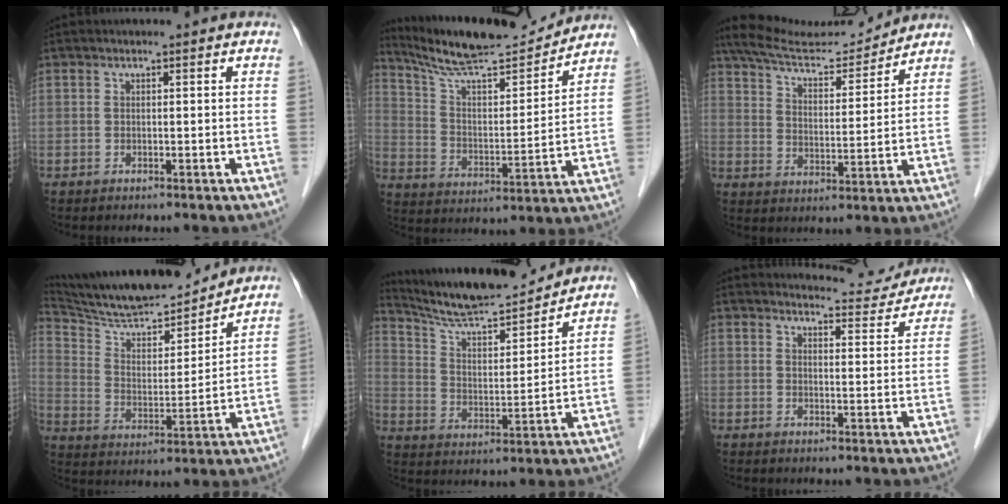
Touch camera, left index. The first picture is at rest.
{"total": 15.8, "force": [14.8, 1.0, 5.4], "torque": [-0.099, -0.009, 0.246]}
{"total": 11.8, "force": [11.3, 0.9, 3.1], "torque": [-0.059, 0.003, 0.188]}
{"total": 17.7, "force": [16.4, 2.0, 6.5], "torque": [-0.117, -0.005, 0.270]}
{"total": 14.6, "force": [13.7, 1.0, 4.9], "torque": [-0.092, -0.003, 0.231]}
{"total": 6.2, "force": [6.2, 0.7, -0.4], "torque": [0.008, -0.016, 0.064]}